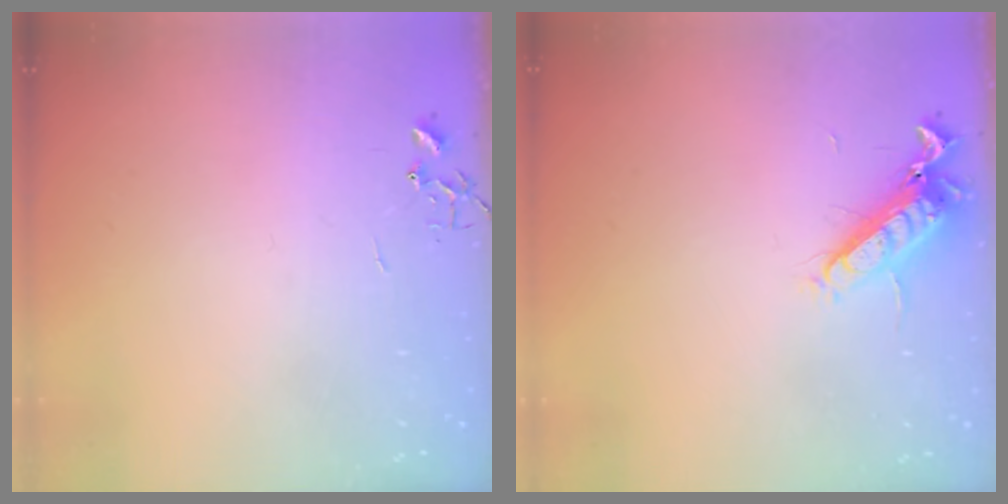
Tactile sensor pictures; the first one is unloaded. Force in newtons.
{"total": 13.5, "press": 13.3, "slide": 1.9}